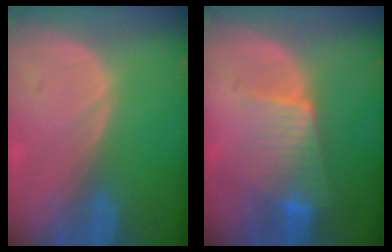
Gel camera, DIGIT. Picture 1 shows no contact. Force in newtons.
{"total": 6.9, "press": 6.2, "slide": 2.9}